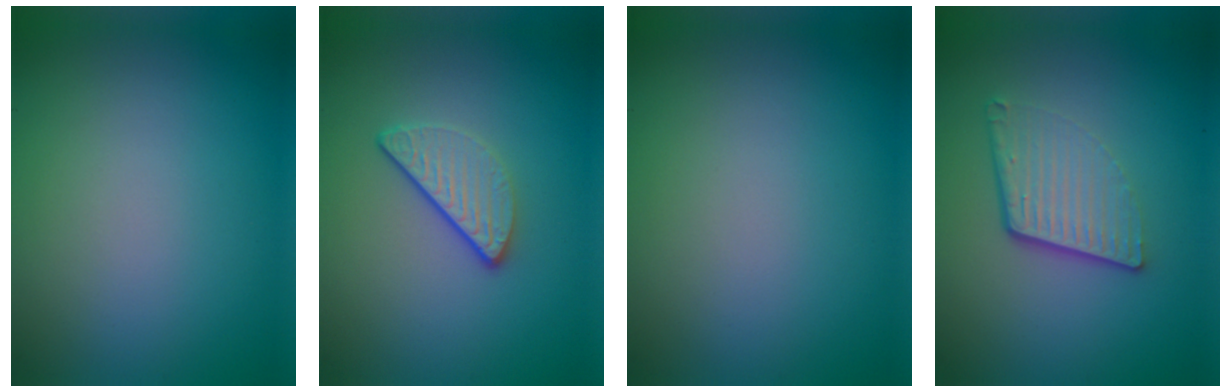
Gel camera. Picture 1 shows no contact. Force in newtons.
{"total": 3.0, "press": 2.3, "slide": 1.9}
{"total": 0.0}
{"total": 4.4, "press": 2.9, "slide": 3.4}